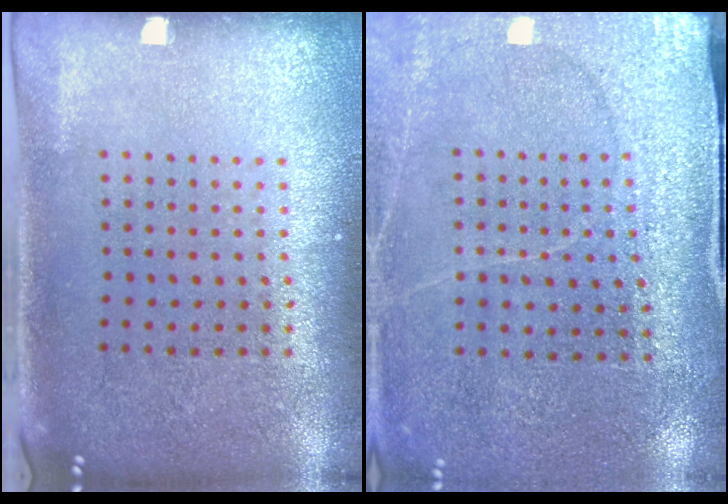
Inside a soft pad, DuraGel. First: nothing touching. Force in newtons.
{"total": 3.0, "press": 3.0, "slide": 0.1}